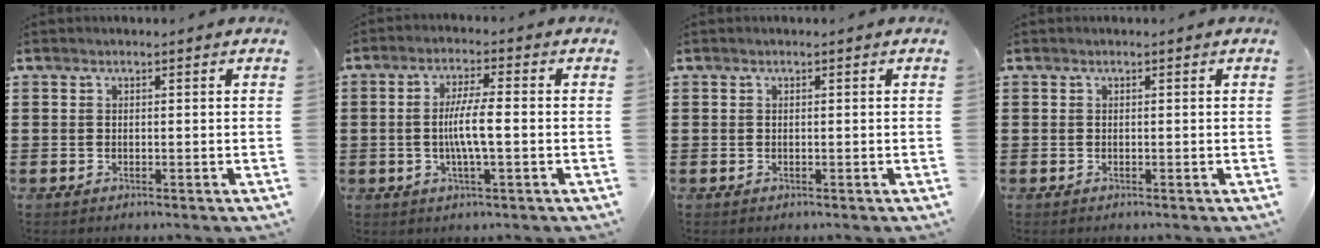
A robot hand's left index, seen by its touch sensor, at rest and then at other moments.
{"total": 6.0, "force": [-0.7, 0.7, 5.9], "torque": [-0.110, -0.003, -0.017]}
{"total": 0.0}
{"total": 0.0}